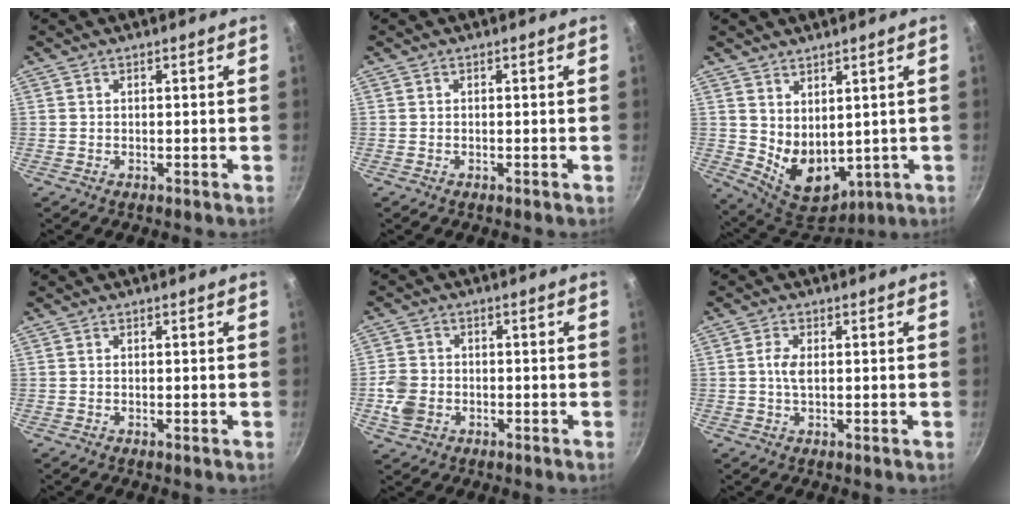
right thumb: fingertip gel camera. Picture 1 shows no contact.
{"total": 0.0}
{"total": 10.2, "force": [1.0, 6.4, 7.8], "torque": [-0.107, -0.025, 0.053]}
{"total": 0.0}
{"total": 5.6, "force": [-1.4, 4.5, 3.0], "torque": [-0.055, 0.008, -0.027]}
{"total": 2.9, "force": [0.3, 1.4, 2.6], "torque": [-0.057, -0.001, 0.002]}